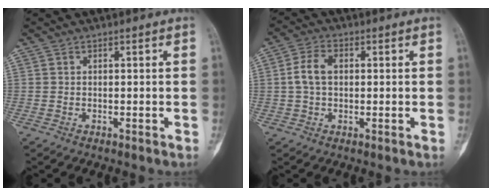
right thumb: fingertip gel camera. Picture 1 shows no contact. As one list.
[{"total": 5.3, "force": [0.4, 3.5, 4.0], "torque": [-0.084, 0.016, 0.004]}]